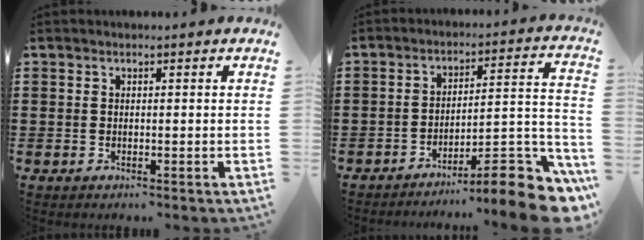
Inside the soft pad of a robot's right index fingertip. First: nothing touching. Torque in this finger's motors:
{"motor_torque": [2.14, 0.00, 0.80, 0.11]}